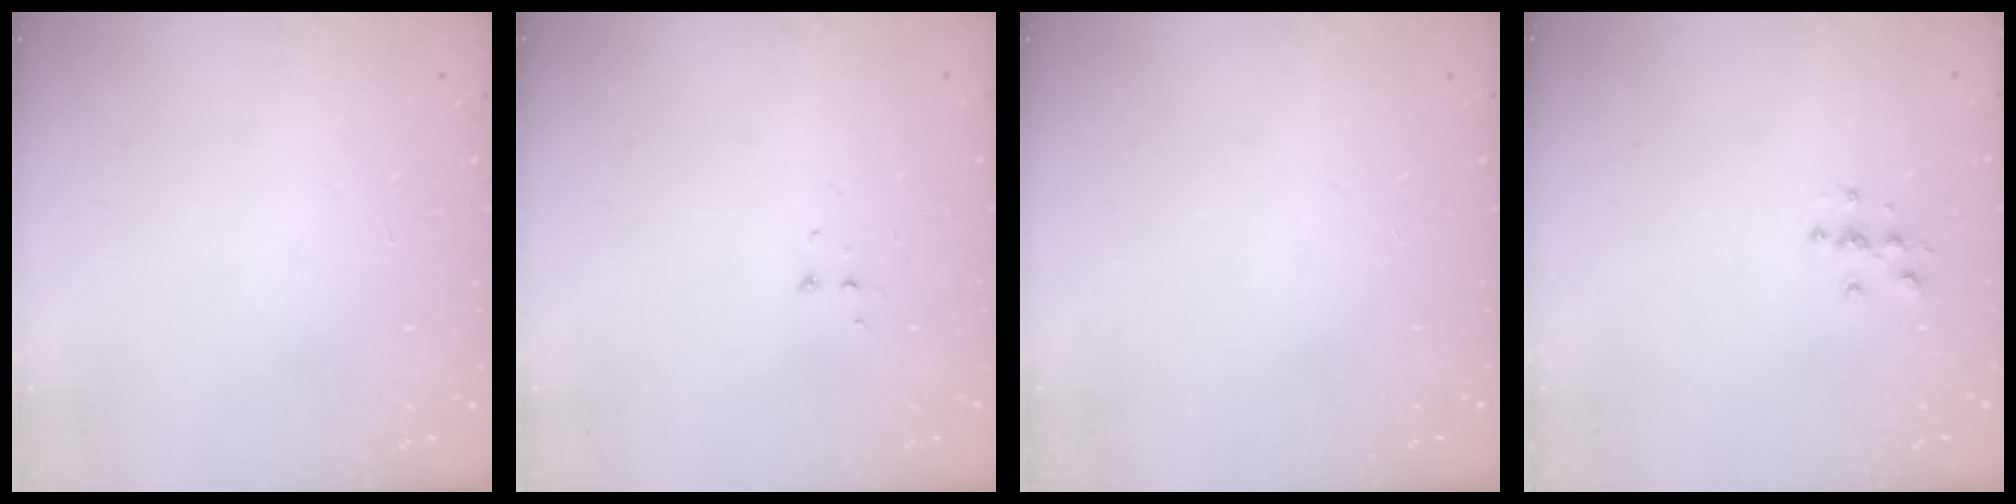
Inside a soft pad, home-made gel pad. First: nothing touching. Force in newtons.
{"total": 3.7, "press": 3.7, "slide": 0.4}
{"total": 0.0}
{"total": 5.0, "press": 5.0, "slide": 0.4}